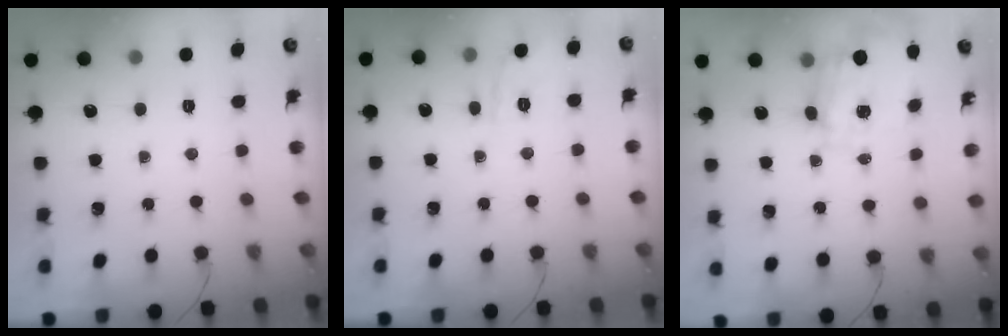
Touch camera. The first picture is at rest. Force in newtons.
{"total": 1.9, "press": 0.9, "slide": 1.6}
{"total": 2.9, "press": 2.7, "slide": 1.1}